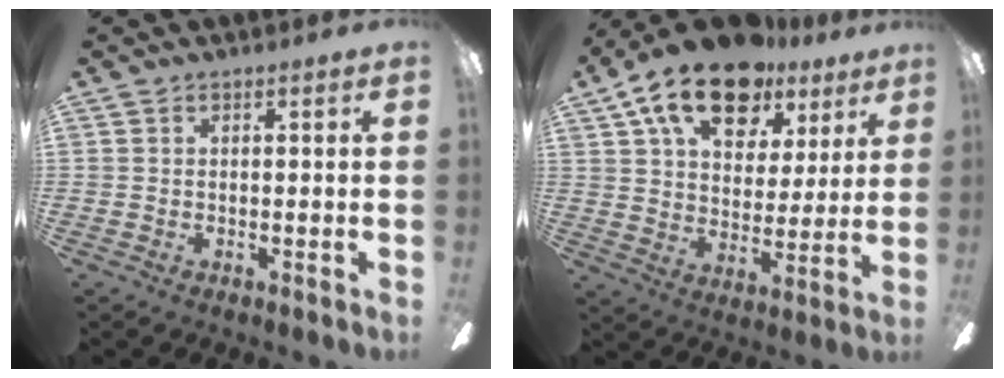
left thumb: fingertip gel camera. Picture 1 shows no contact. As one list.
[{"total": 18.1, "force": [11.7, 9.9, 9.7], "torque": [-0.161, -0.056, 0.207]}]